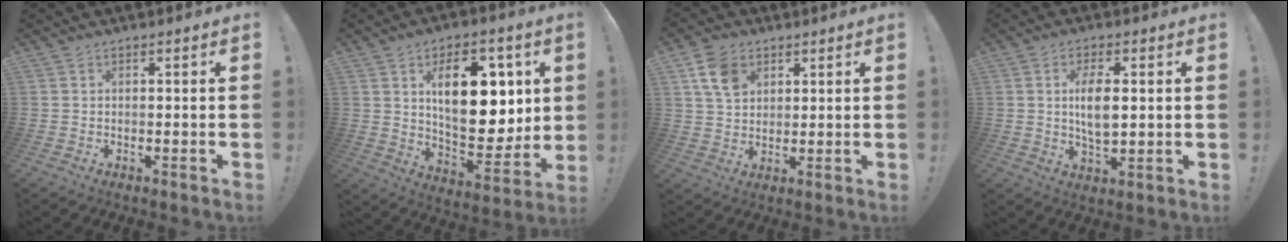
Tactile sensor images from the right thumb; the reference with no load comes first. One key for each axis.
{"total": 20.9, "fx": 6.3, "fy": 11.2, "fz": 16.4, "tx": -0.241, "ty": -0.025, "tz": 0.104}
{"total": 9.4, "fx": 4.5, "fy": 6.8, "fz": 4.7, "tx": -0.076, "ty": -0.007, "tz": 0.089}
{"total": 7.8, "fx": 1.0, "fy": 3.6, "fz": 6.8, "tx": -0.122, "ty": -0.005, "tz": 0.011}